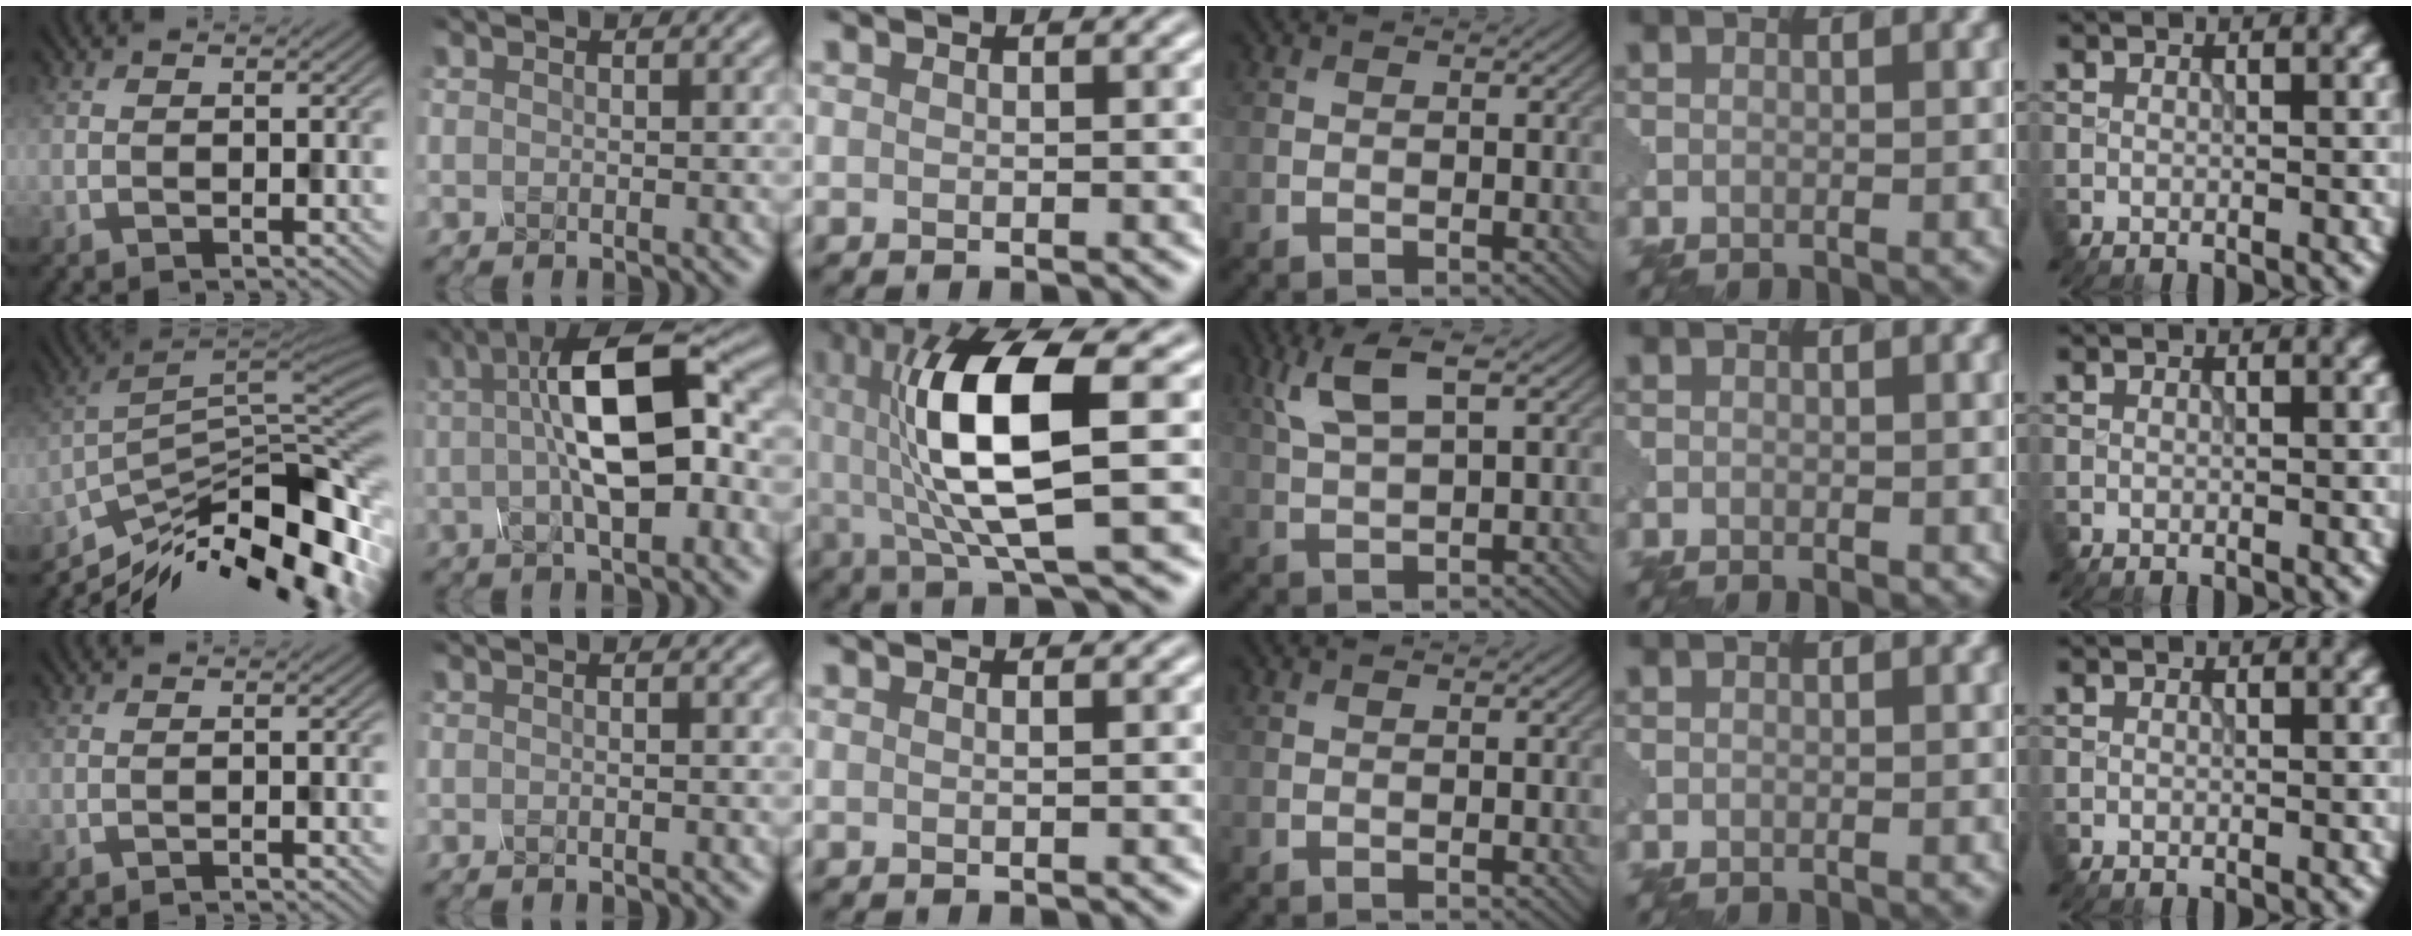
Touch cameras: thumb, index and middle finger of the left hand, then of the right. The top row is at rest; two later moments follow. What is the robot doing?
{"motion": "assemble", "object": "glue stick"}